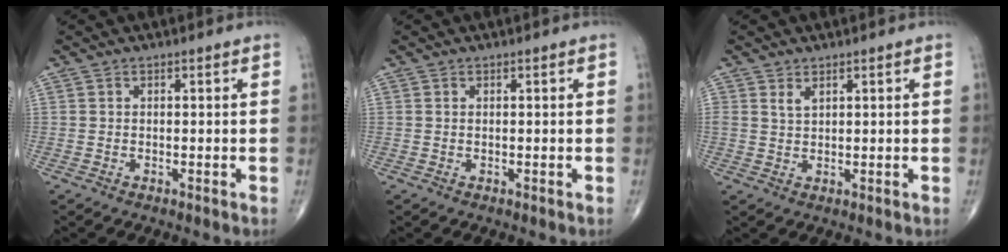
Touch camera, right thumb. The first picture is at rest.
{"total": 0.0}
{"total": 1.7, "force": [1.2, 0.8, 1.0], "torque": [-0.014, -0.006, 0.028]}